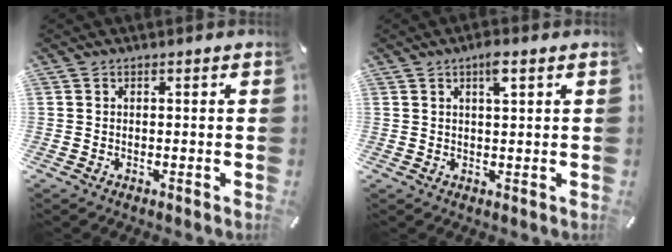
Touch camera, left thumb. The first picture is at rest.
{"total": 3.5, "force": [1.8, 0.7, 2.9], "torque": [-0.054, 0.001, 0.027]}